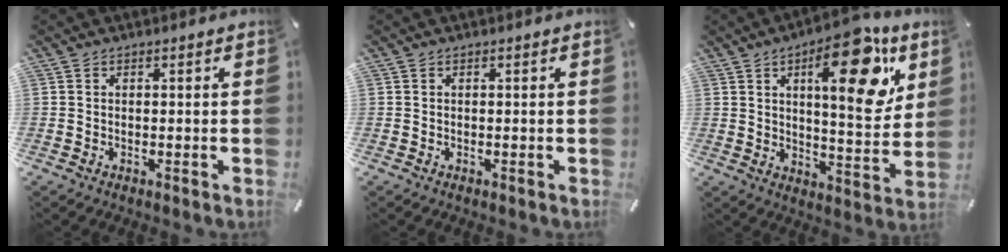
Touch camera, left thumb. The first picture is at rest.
{"total": 0.0}
{"total": 20.3, "force": [9.5, 7.9, 16.1], "torque": [-0.213, -0.045, 0.141]}